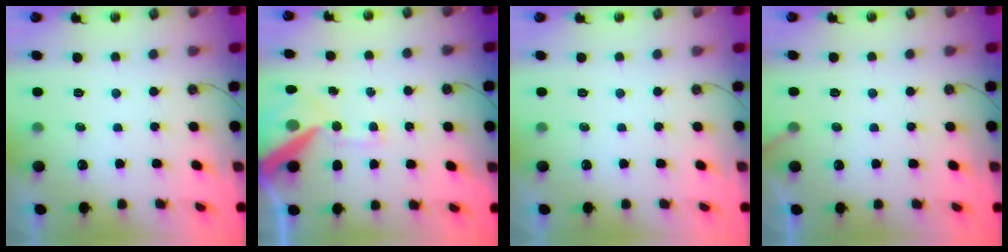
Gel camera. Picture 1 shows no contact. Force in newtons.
{"total": 16.1, "press": 16.0, "slide": 2.3}
{"total": 0.0}
{"total": 2.9, "press": 2.9, "slide": 0.2}